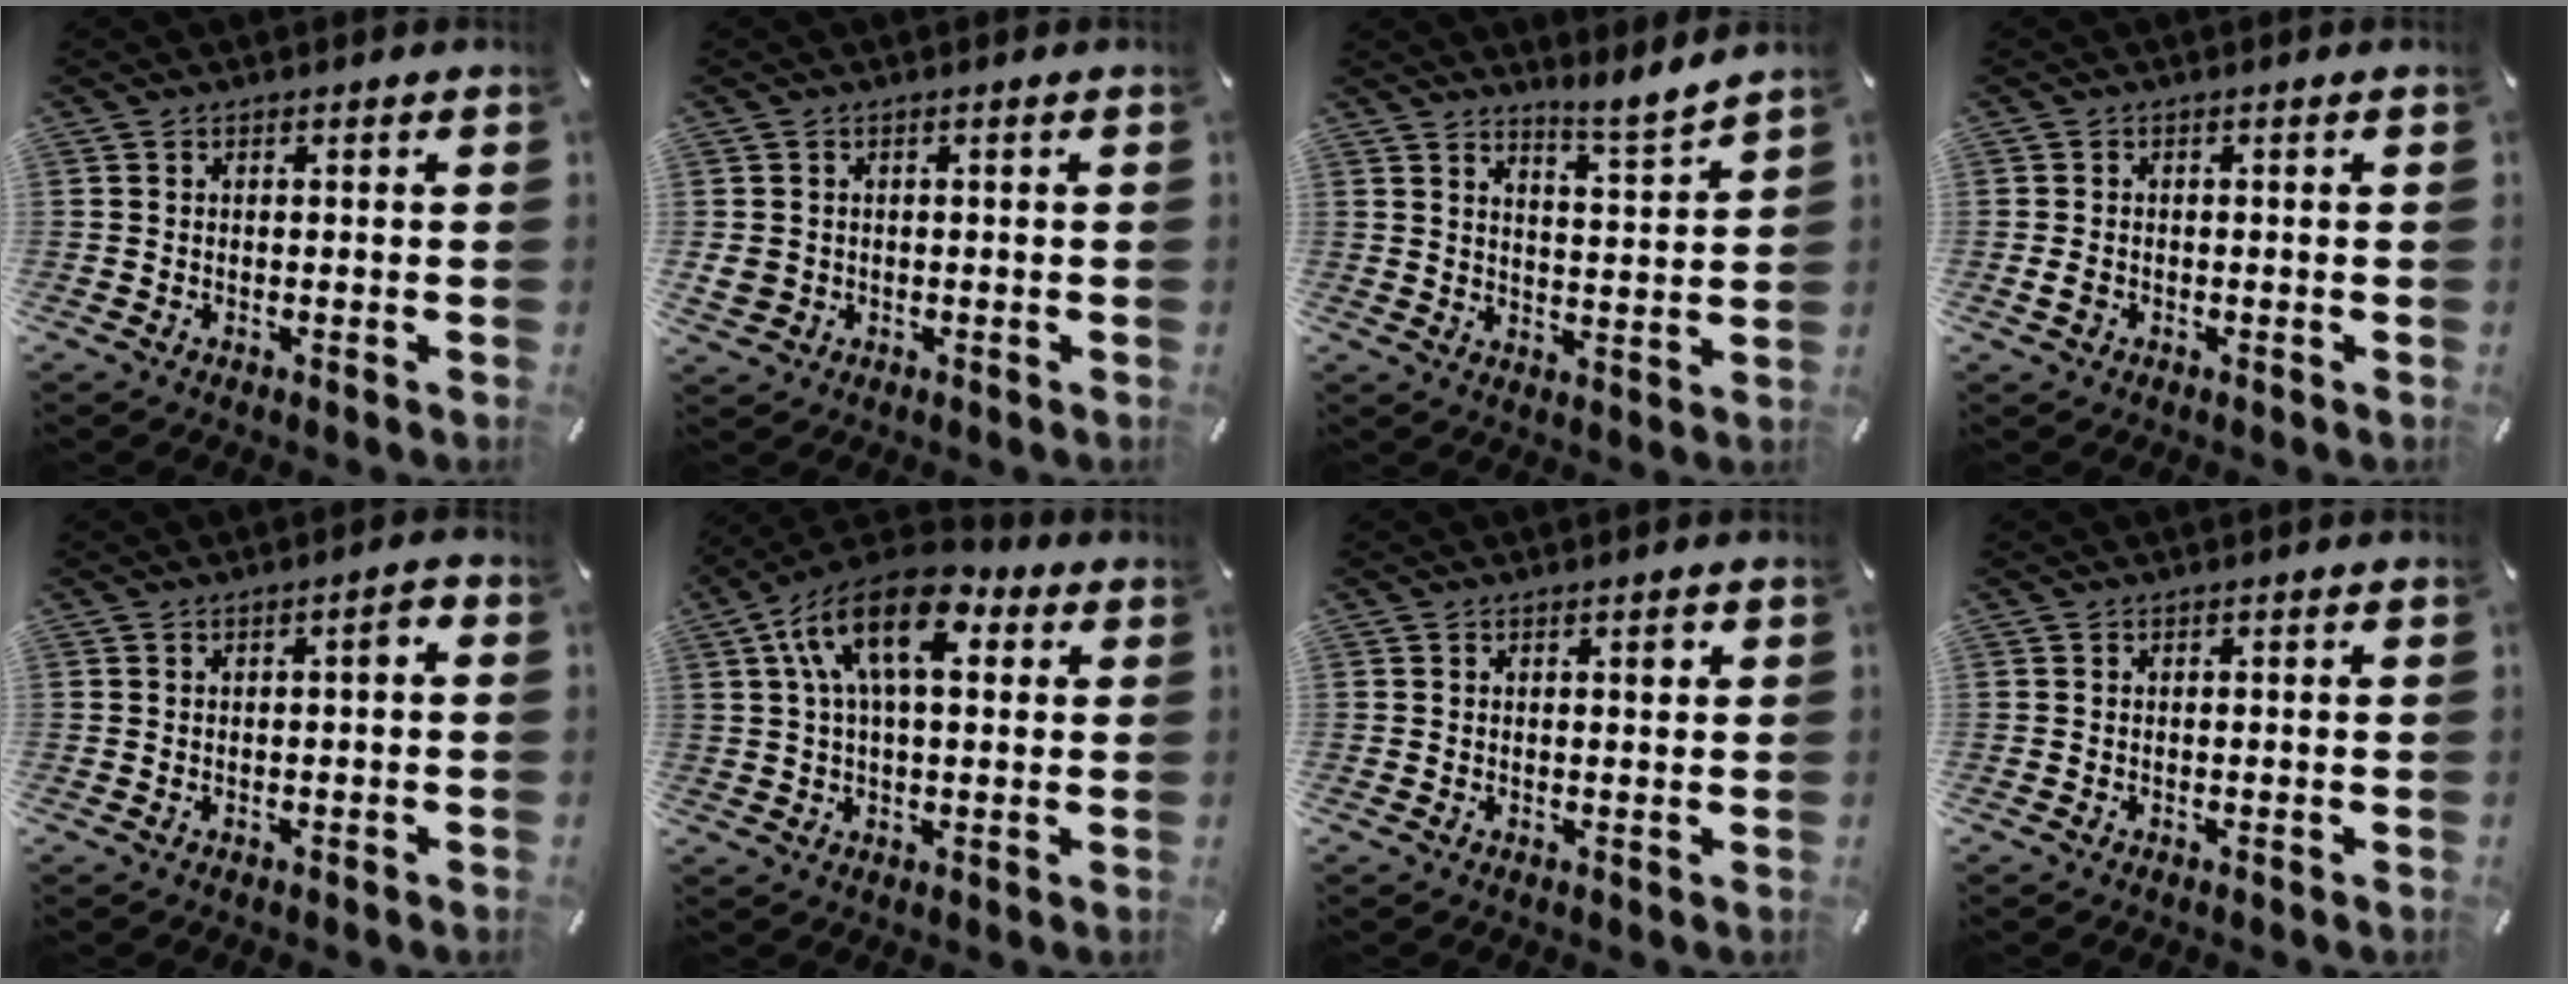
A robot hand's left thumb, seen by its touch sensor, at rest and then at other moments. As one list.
[{"total": 3.0, "force": [-0.1, 2.8, 1.1], "torque": [-0.021, 0.005, 0.000]}, {"total": 5.7, "force": [5.5, 0.1, 1.5], "torque": [-0.025, -0.047, 0.093]}, {"total": 1.6, "force": [-0.4, 1.1, 1.1], "torque": [-0.019, 0.001, -0.007]}, {"total": 2.5, "force": [-0.1, 0.7, 2.4], "torque": [-0.043, 0.009, -0.004]}, {"total": 15.5, "force": [5.1, 8.2, 12.2], "torque": [-0.228, 0.000, 0.088]}, {"total": 1.8, "force": [0.8, 0.7, 1.5], "torque": [-0.021, 0.000, 0.011]}, {"total": 0.0}]